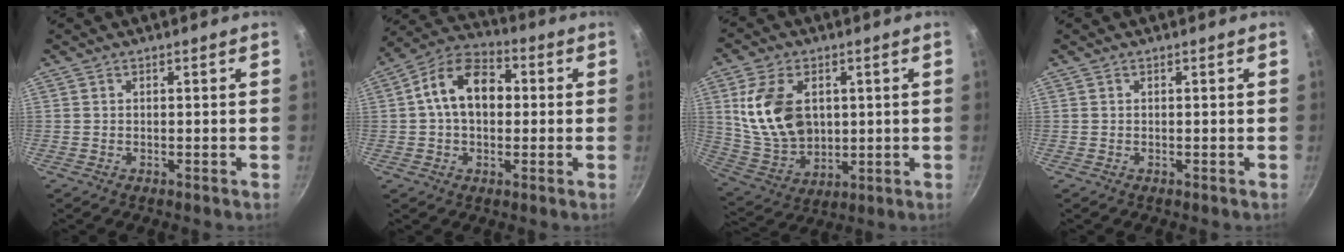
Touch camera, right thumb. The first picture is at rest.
{"total": 12.6, "force": [1.3, 8.6, 9.1], "torque": [-0.122, 0.030, 0.002]}
{"total": 15.2, "force": [2.9, 10.4, 10.7], "torque": [-0.184, -0.019, 0.071]}
{"total": 0.0}